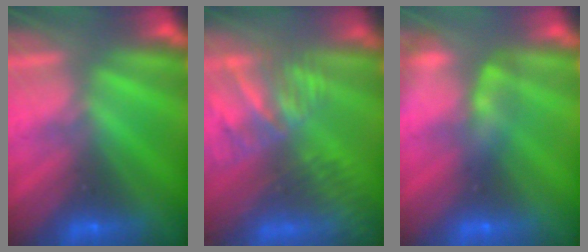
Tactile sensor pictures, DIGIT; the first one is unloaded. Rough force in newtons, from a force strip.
{"total": 7.5}
{"total": 2.4}